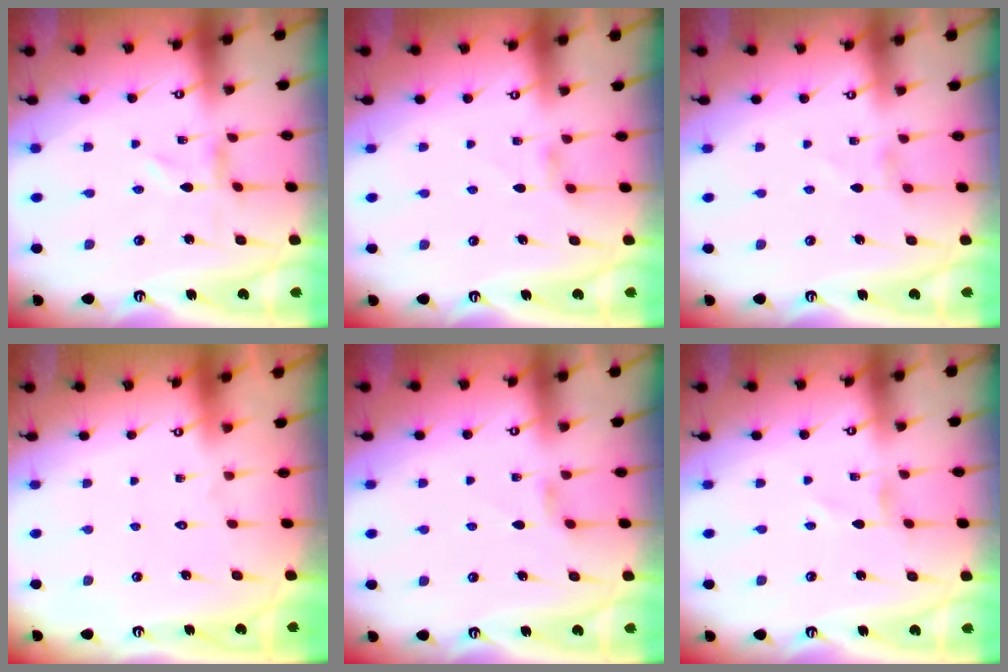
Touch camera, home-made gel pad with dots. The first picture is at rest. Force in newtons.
{"total": 1.6, "press": 1.6, "slide": 0.4}
{"total": 0.0}
{"total": 1.7, "press": 1.7, "slide": 0.1}
{"total": 2.5, "press": 2.4, "slide": 0.4}
{"total": 0.0}